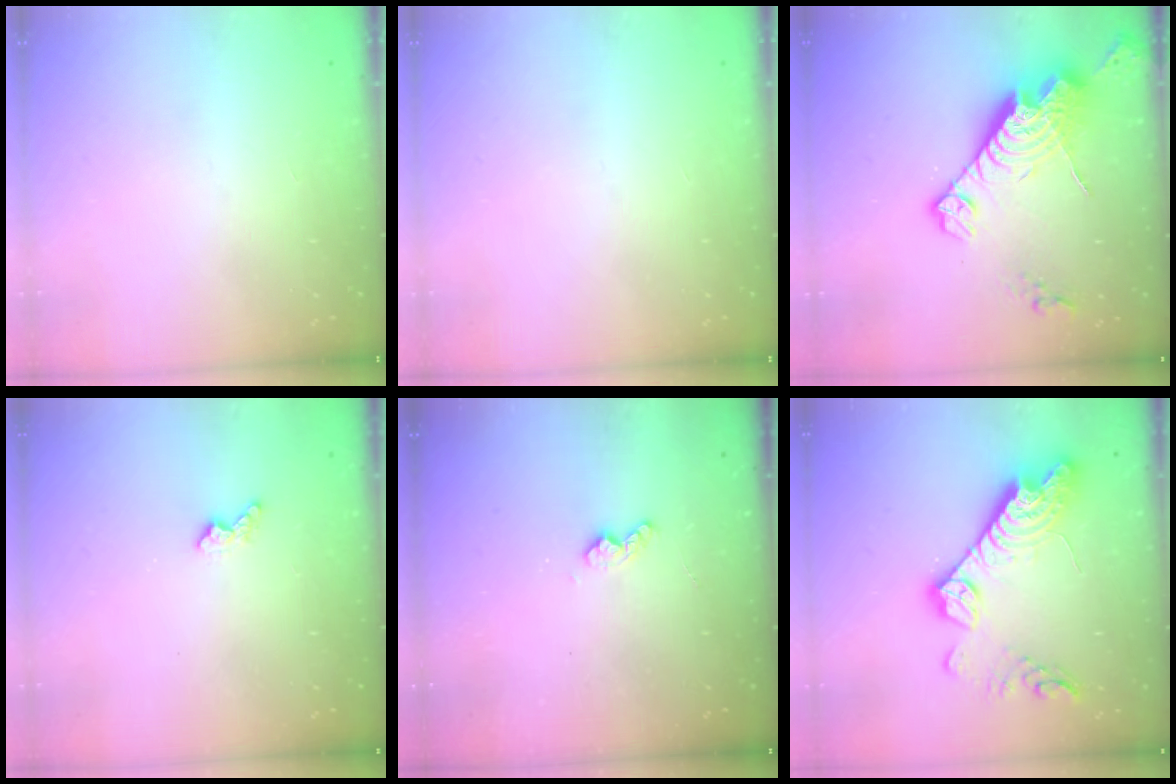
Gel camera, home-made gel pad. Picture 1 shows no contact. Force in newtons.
{"total": 0.0}
{"total": 16.4, "press": 16.3, "slide": 1.4}
{"total": 4.4, "press": 4.3, "slide": 0.7}
{"total": 5.9, "press": 5.9, "slide": 0.5}
{"total": 18.9, "press": 18.8, "slide": 1.4}